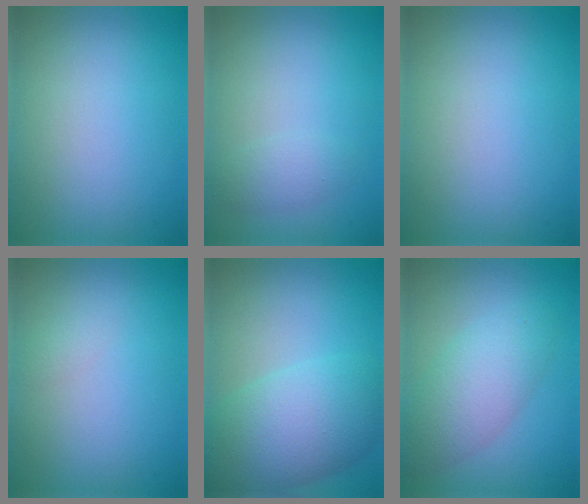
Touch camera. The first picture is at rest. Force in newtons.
{"total": 1.5, "press": 1.5, "slide": 0.1}
{"total": 0.0}
{"total": 0.6, "press": 0.6, "slide": 0.0}
{"total": 7.6, "press": 7.6, "slide": 0.3}
{"total": 4.6, "press": 4.6, "slide": 0.2}